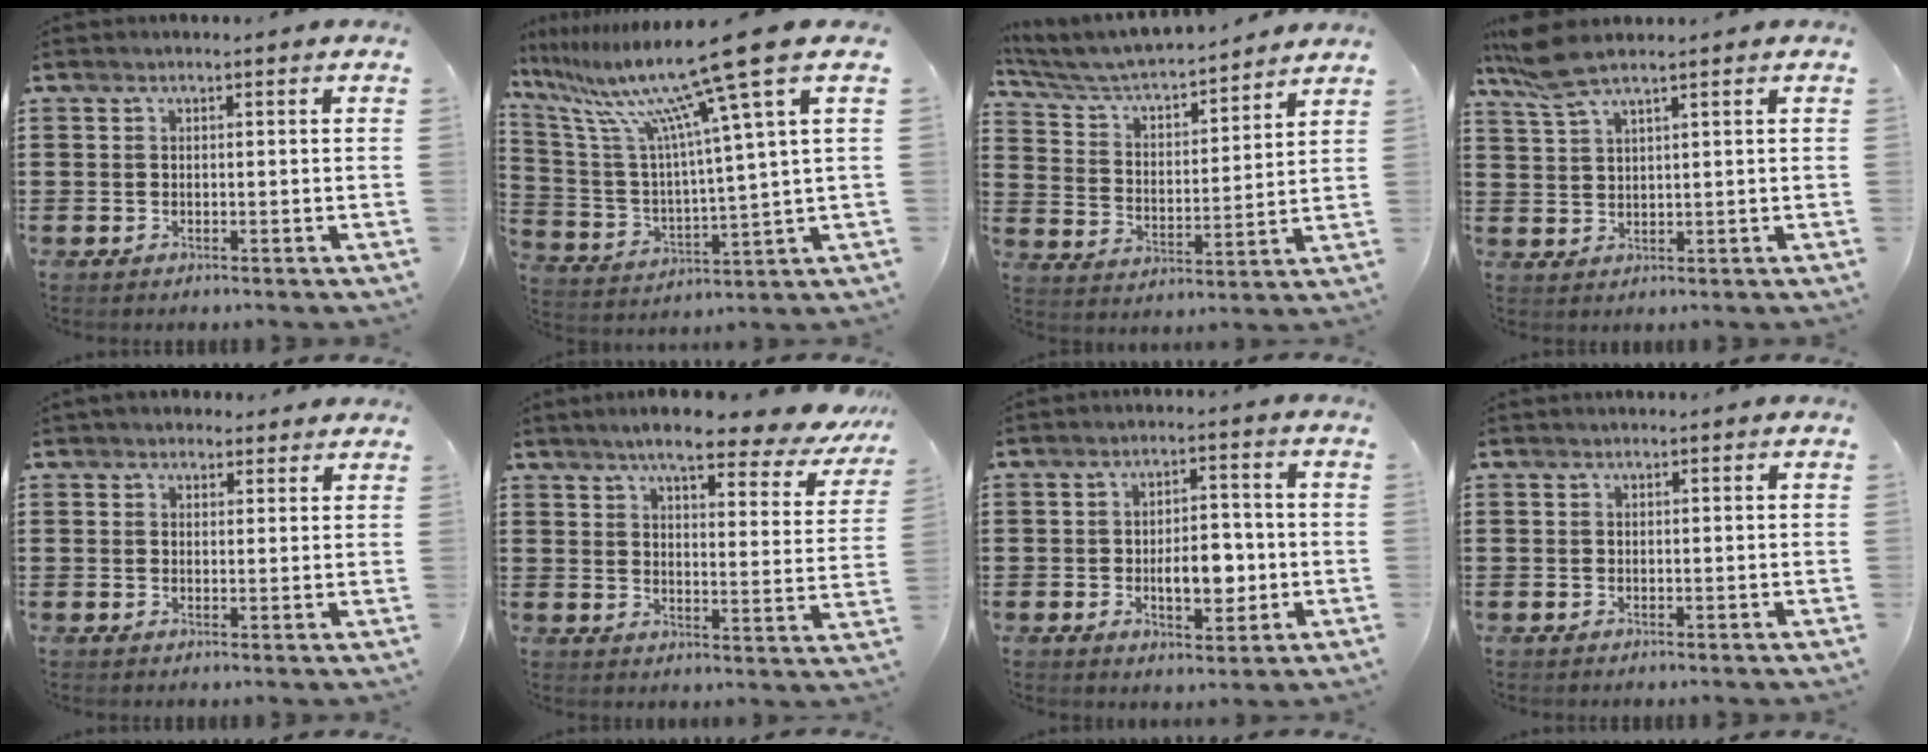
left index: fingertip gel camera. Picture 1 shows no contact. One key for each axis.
{"total": 16.4, "fx": 11.5, "fy": -0.5, "fz": 11.6, "tx": -0.260, "ty": -0.070, "tz": 0.179}
{"total": 5.0, "fx": 4.7, "fy": 0.6, "fz": 1.6, "tx": -0.055, "ty": -0.037, "tz": 0.072}
{"total": 5.3, "fx": 4.0, "fy": 0.5, "fz": 3.4, "tx": -0.077, "ty": -0.003, "tz": 0.074}
{"total": 2.5, "fx": 2.2, "fy": 1.2, "fz": 0.3, "tx": -0.011, "ty": 0.003, "tz": 0.041}
{"total": 7.8, "fx": 6.6, "fy": 0.7, "fz": 4.1, "tx": -0.088, "ty": -0.036, "tz": 0.111}
{"total": 6.8, "fx": -1.2, "fy": 3.6, "fz": 5.6, "tx": -0.077, "ty": -0.001, "tz": -0.027}
{"total": 0.0}